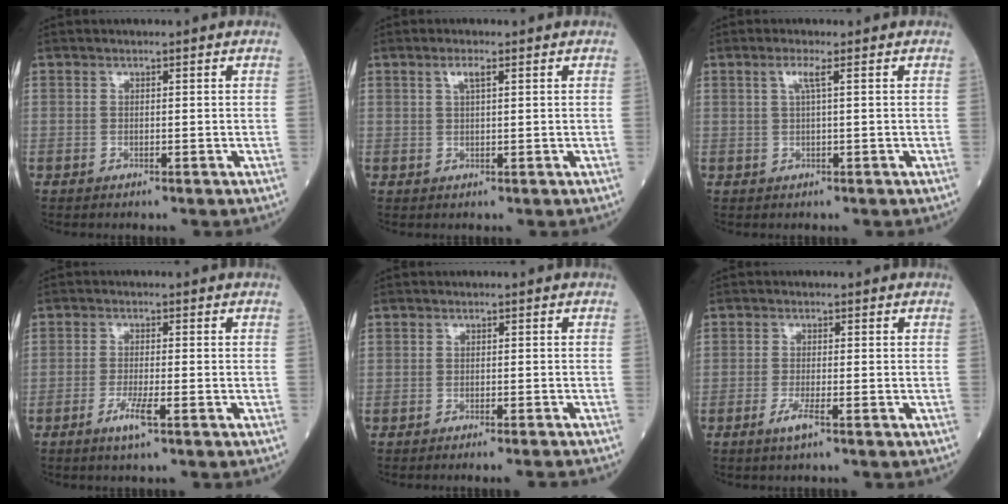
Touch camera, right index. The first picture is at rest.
{"total": 1.9, "force": [0.9, 0.2, 1.7], "torque": [-0.036, 0.004, 0.017]}
{"total": 1.9, "force": [0.6, -0.3, 1.8], "torque": [-0.041, 0.005, 0.013]}
{"total": 3.3, "force": [-1.7, 0.0, 2.9], "torque": [-0.059, -0.006, -0.034]}
{"total": 3.8, "force": [-3.5, -0.6, 1.2], "torque": [-0.008, -0.006, -0.046]}
{"total": 2.3, "force": [-1.2, 0.0, 1.9], "torque": [-0.041, -0.005, -0.027]}